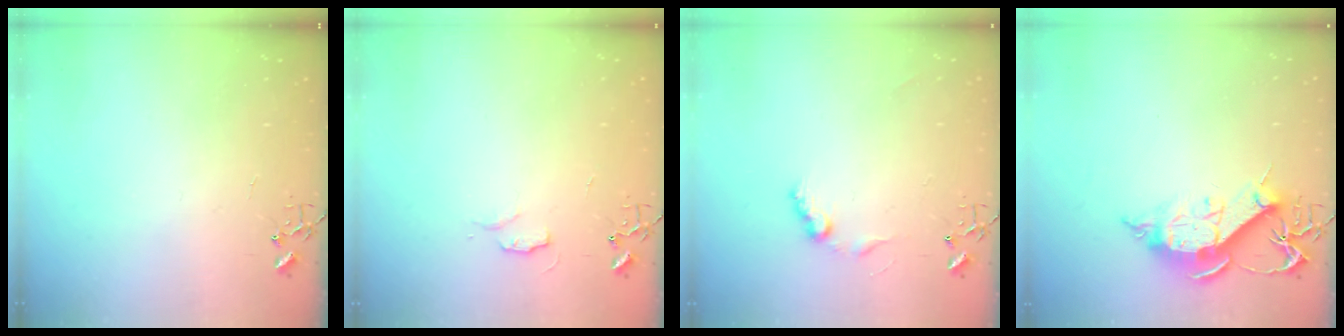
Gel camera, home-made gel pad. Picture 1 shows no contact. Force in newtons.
{"total": 4.9, "press": 4.9, "slide": 0.6}
{"total": 7.9, "press": 7.9, "slide": 0.5}
{"total": 13.2, "press": 13.1, "slide": 1.5}